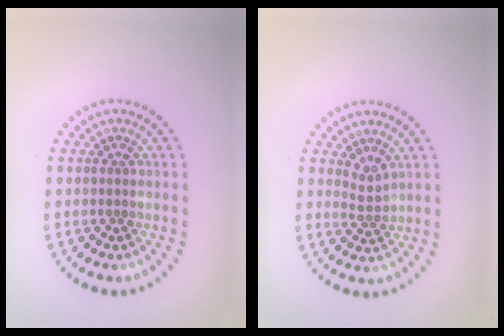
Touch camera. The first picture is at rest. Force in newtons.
{"total": 1.5, "press": 1.0, "slide": 1.1}